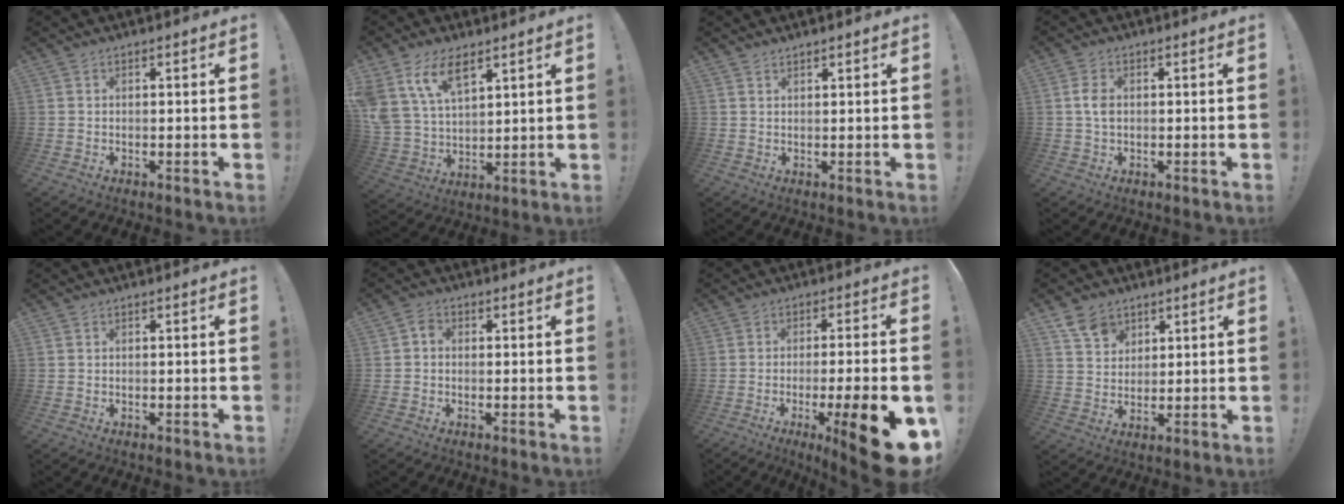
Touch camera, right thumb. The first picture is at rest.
{"total": 13.4, "force": [8.3, 7.2, 7.7], "torque": [-0.168, -0.037, 0.157]}
{"total": 1.1, "force": [1.1, 0.2, 0.2], "torque": [0.001, -0.006, 0.019]}
{"total": 4.0, "force": [0.2, 2.6, 3.1], "torque": [-0.049, 0.000, -0.001]}
{"total": 0.0}
{"total": 2.1, "force": [-0.4, 1.5, 1.4], "torque": [-0.024, 0.006, -0.008]}
{"total": 16.8, "force": [-6.7, 2.2, 15.2], "torque": [-0.205, 0.024, -0.088]}
{"total": 7.6, "force": [5.2, 5.4, 1.3], "torque": [-0.019, -0.026, 0.102]}